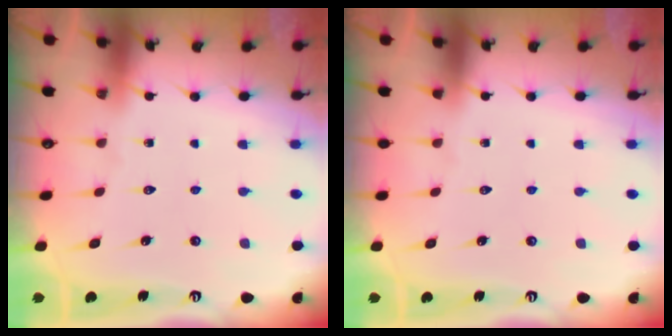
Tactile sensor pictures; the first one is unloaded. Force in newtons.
{"total": 0.0}